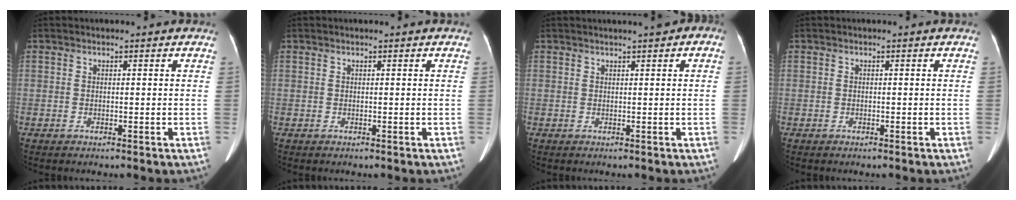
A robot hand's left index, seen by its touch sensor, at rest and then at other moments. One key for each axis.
{"total": 0.0}
{"total": 3.2, "fx": 1.6, "fy": 0.9, "fz": 2.6, "tx": -0.038, "ty": 0.023, "tz": 0.020}
{"total": 0.0}